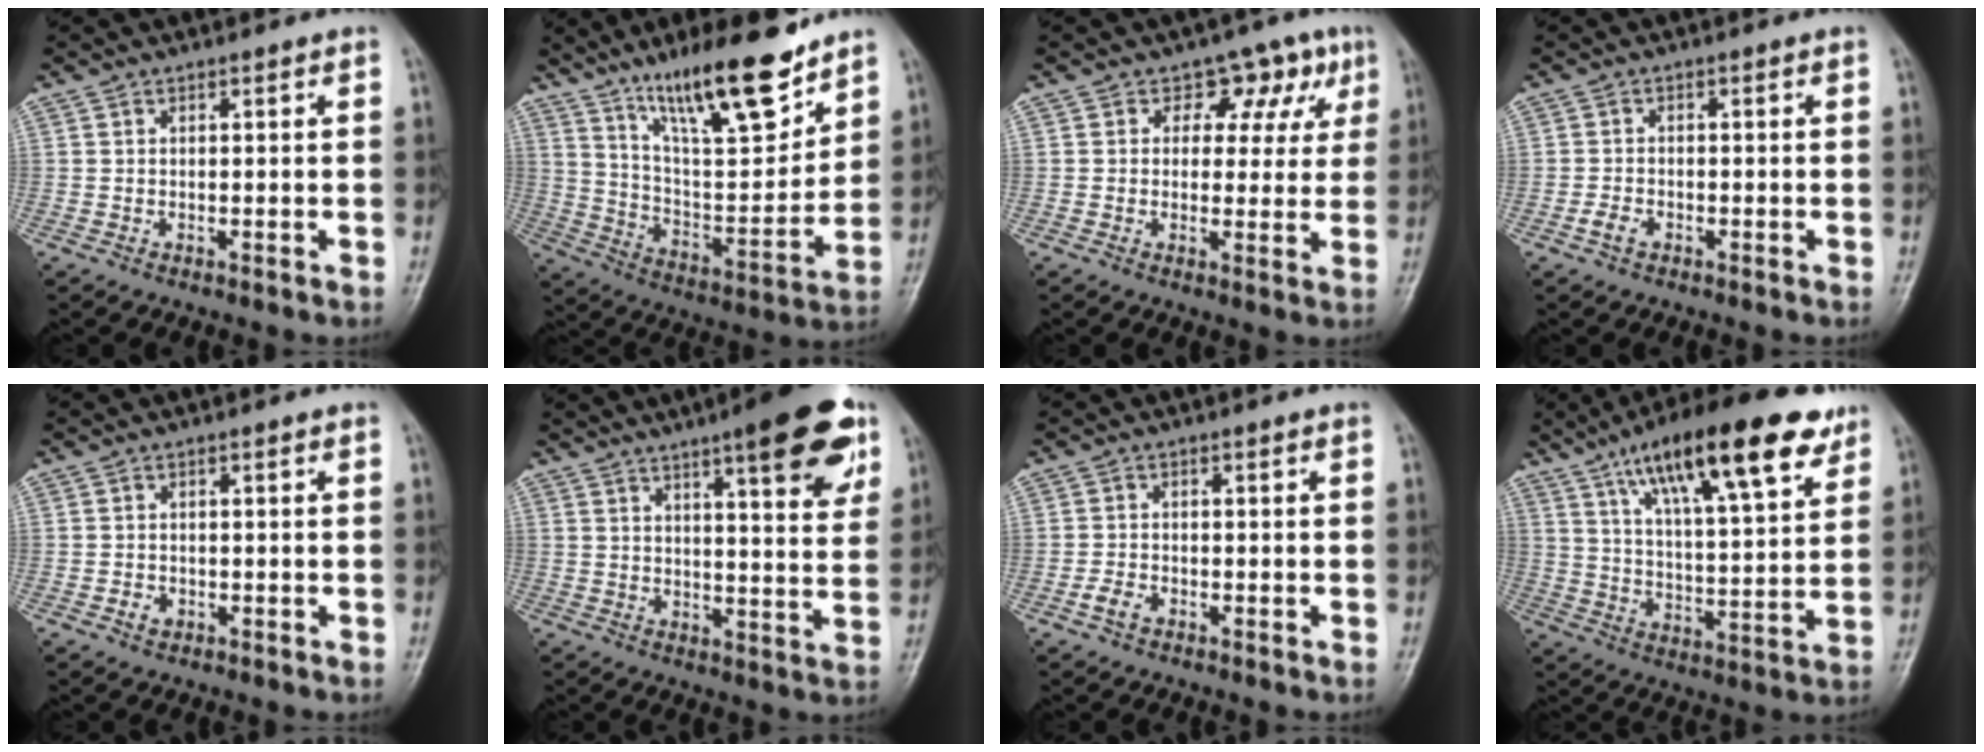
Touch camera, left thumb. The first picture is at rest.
{"total": 19.9, "force": [13.7, 5.2, 13.4], "torque": [-0.184, -0.078, 0.240]}
{"total": 7.8, "force": [3.3, 5.9, 3.9], "torque": [0.005, -0.002, 0.036]}
{"total": 2.3, "force": [-1.3, 1.4, 1.2], "torque": [-0.025, 0.008, -0.025]}
{"total": 1.8, "force": [-0.9, 1.4, 0.8], "torque": [-0.009, 0.005, -0.013]}
{"total": 15.4, "force": [8.5, 3.6, 12.3], "torque": [-0.136, -0.033, 0.113]}
{"total": 2.6, "force": [-1.6, 1.6, 1.4], "torque": [-0.029, 0.009, -0.030]}
{"total": 22.5, "force": [13.0, 6.4, 17.2], "torque": [-0.255, -0.029, 0.212]}